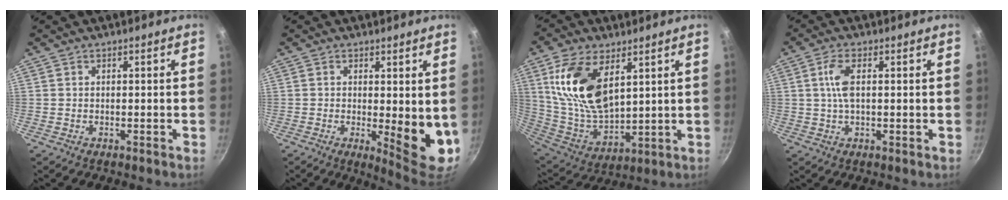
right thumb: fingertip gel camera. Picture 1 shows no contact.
{"total": 8.6, "force": [-0.1, 2.8, 8.1], "torque": [-0.102, -0.020, 0.004]}
{"total": 17.4, "force": [6.4, 9.3, 13.2], "torque": [-0.244, -0.037, 0.140]}
{"total": 5.0, "force": [0.9, 1.9, 4.5], "torque": [-0.098, 0.007, 0.016]}